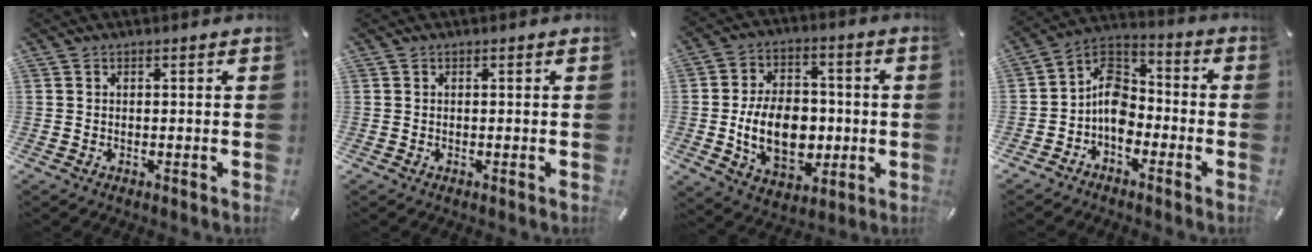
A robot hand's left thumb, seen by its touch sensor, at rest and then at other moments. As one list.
[{"total": 0.0}, {"total": 15.9, "force": [-2.3, 11.1, 11.1], "torque": [-0.201, 0.004, -0.038]}, {"total": 9.4, "force": [-4.0, 6.8, 5.1], "torque": [-0.107, 0.019, -0.075]}]